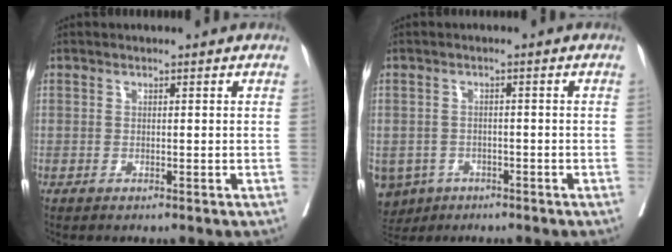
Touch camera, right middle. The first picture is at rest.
{"total": 7.4, "force": [-4.2, 5.9, 1.7], "torque": [-0.048, -0.001, -0.062]}